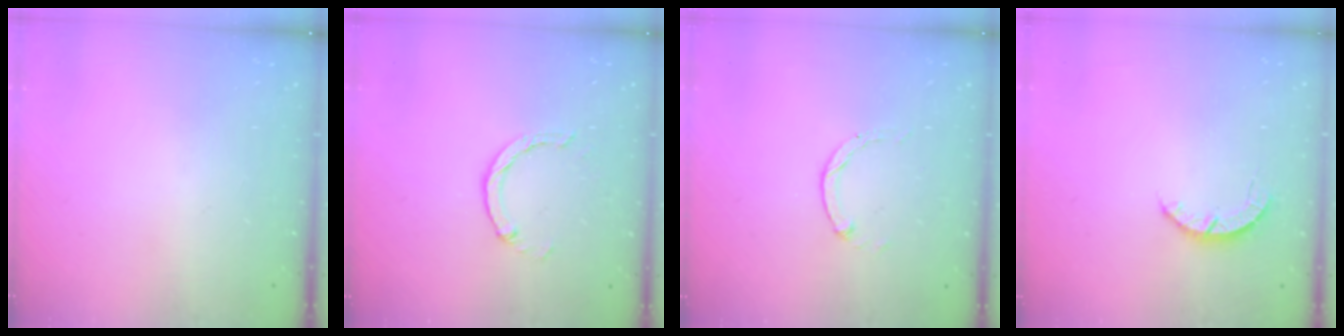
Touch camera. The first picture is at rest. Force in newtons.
{"total": 2.9, "press": 2.9, "slide": 0.4}
{"total": 0.7, "press": 0.6, "slide": 0.2}
{"total": 2.8, "press": 2.8, "slide": 0.4}